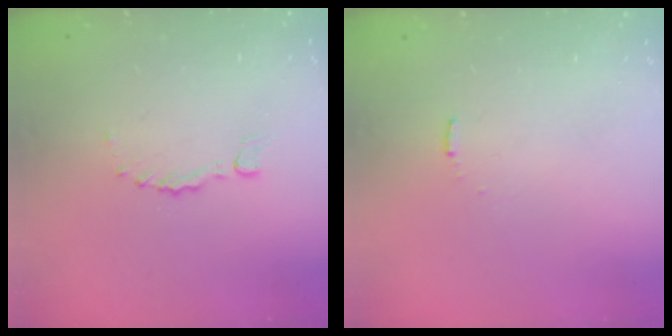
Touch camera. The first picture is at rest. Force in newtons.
{"total": 4.4, "press": 4.4, "slide": 0.4}